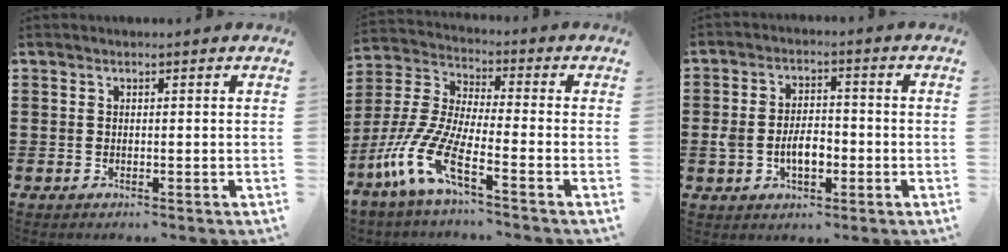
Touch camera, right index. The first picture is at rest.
{"total": 10.2, "force": [-6.5, 2.0, 7.6], "torque": [-0.203, -0.025, -0.140]}
{"total": 5.5, "force": [-1.4, 3.3, 4.2], "torque": [-0.082, 0.003, -0.031]}